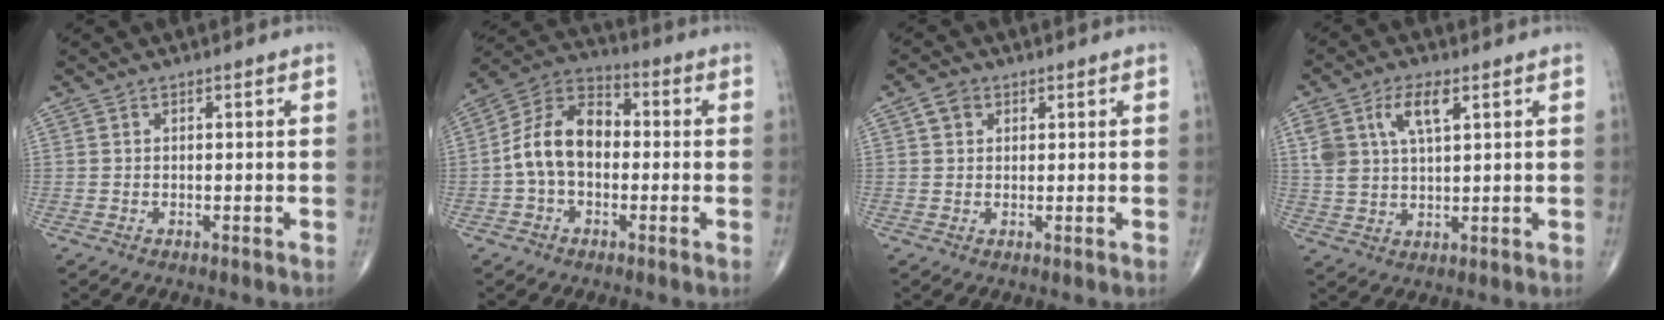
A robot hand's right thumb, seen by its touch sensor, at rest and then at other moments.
{"total": 12.0, "force": [-1.0, 8.0, 8.9], "torque": [-0.148, 0.039, -0.033]}
{"total": 2.9, "force": [1.1, 2.3, 1.4], "torque": [-0.013, 0.000, 0.018]}
{"total": 8.0, "force": [3.5, 3.8, 6.2], "torque": [-0.120, -0.001, 0.071]}